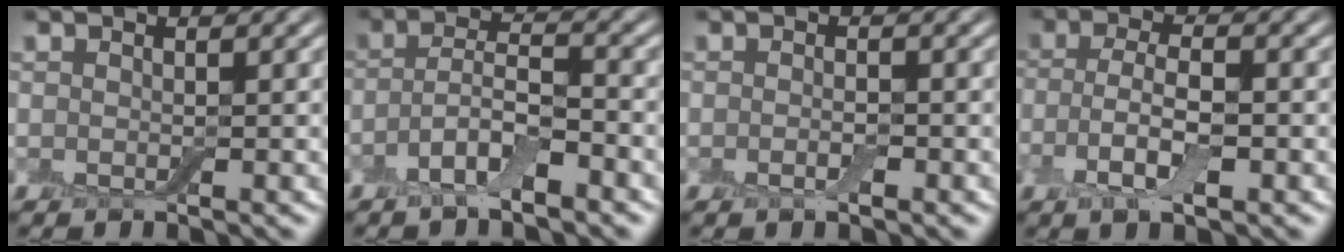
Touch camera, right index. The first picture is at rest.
{"total": 4.0, "force": [-2.0, 1.3, 3.2], "torque": [-0.065, 0.006, -0.045]}
{"total": 1.1, "force": [-0.4, 0.3, 0.9], "torque": [-0.018, -0.003, -0.009]}
{"total": 4.4, "force": [-1.3, 1.7, 3.9], "torque": [-0.081, -0.002, -0.027]}